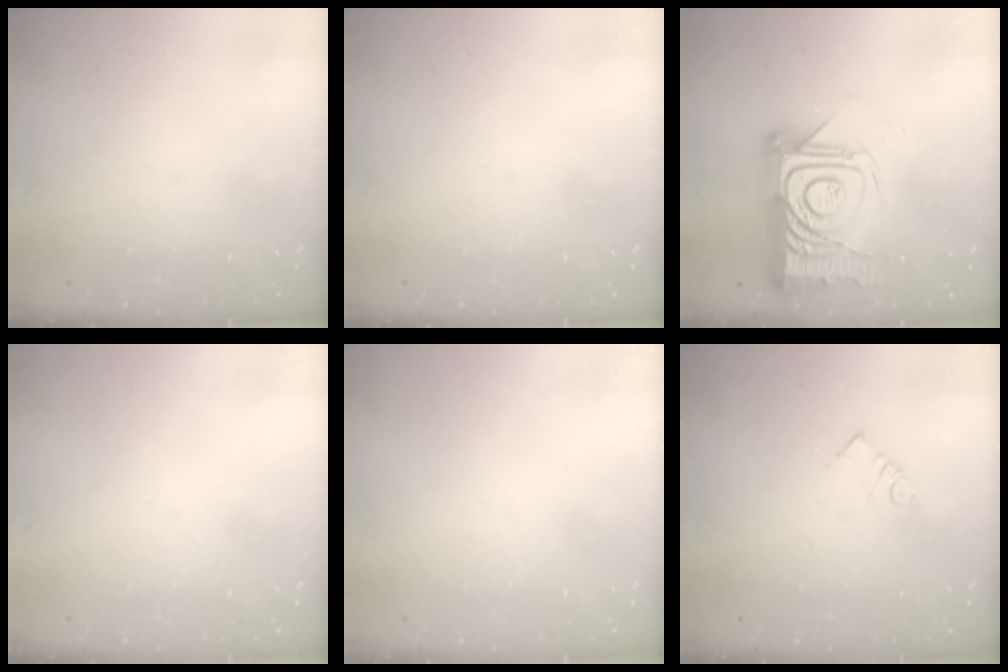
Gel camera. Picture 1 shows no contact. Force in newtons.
{"total": 0.0}
{"total": 22.4, "press": 22.4, "slide": 1.7}
{"total": 0.0}
{"total": 1.6, "press": 1.6, "slide": 0.1}
{"total": 2.5, "press": 2.5, "slide": 0.1}